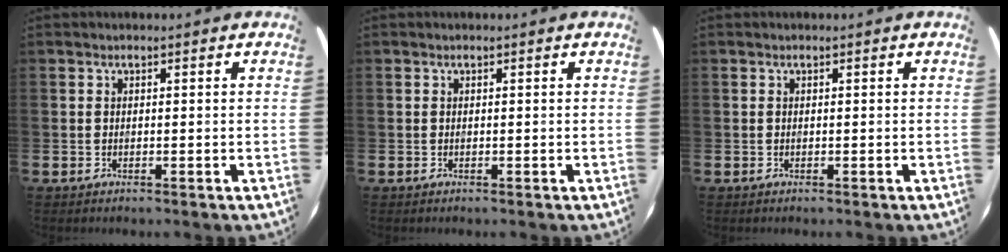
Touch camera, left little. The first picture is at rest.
{"total": 0.0}
{"total": 0.0}